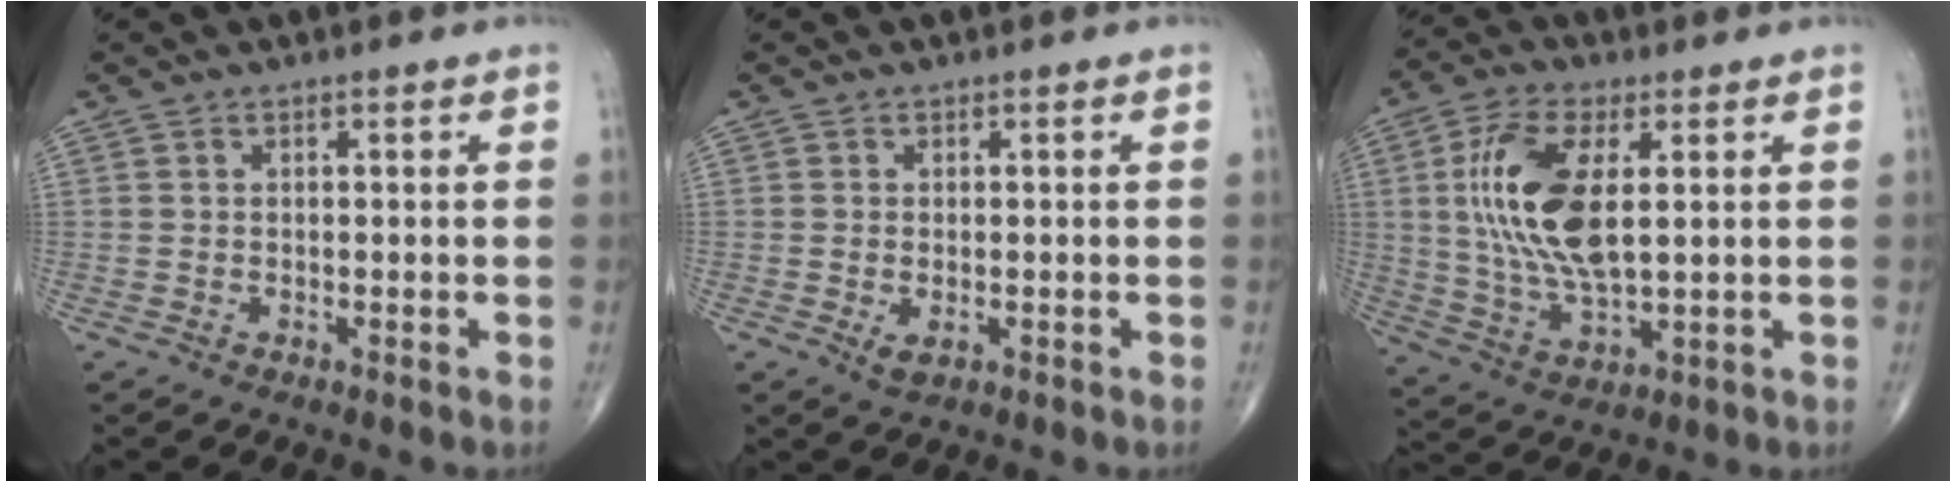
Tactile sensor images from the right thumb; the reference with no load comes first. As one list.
[{"total": 2.0, "force": [-0.5, 1.1, 1.6], "torque": [-0.028, -0.004, -0.005]}, {"total": 15.6, "force": [2.8, 6.9, 13.7], "torque": [-0.277, -0.010, 0.059]}]